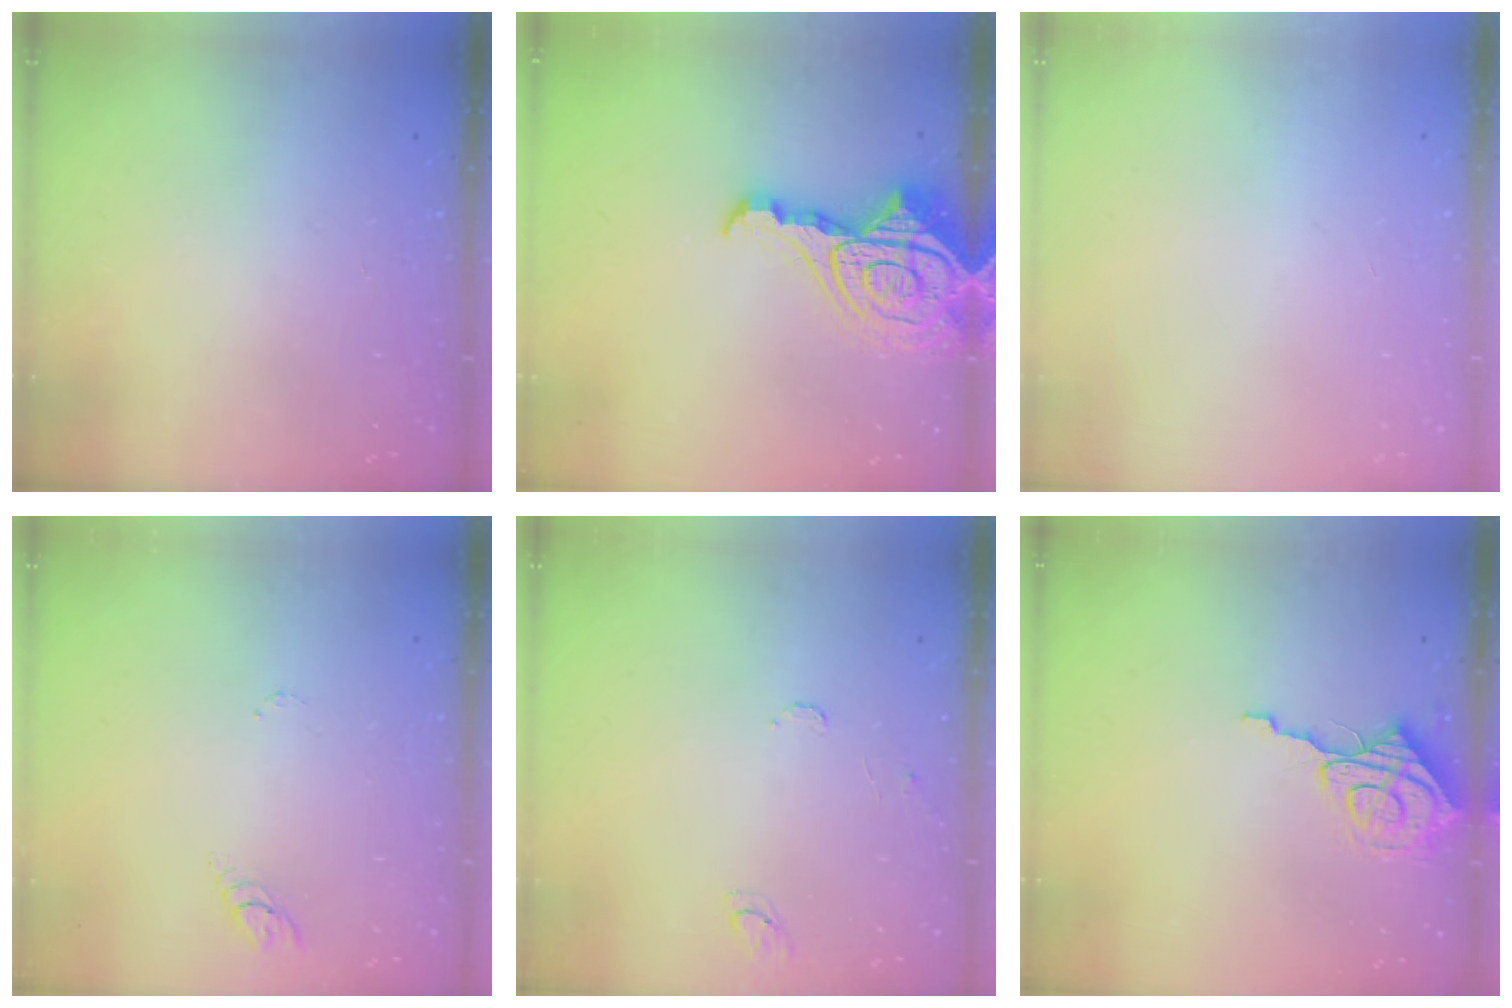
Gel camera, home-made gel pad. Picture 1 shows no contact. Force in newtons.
{"total": 17.8, "press": 17.7, "slide": 2.0}
{"total": 0.0}
{"total": 2.9, "press": 2.9, "slide": 0.4}
{"total": 7.6, "press": 7.5, "slide": 0.6}
{"total": 8.9, "press": 8.9, "slide": 1.0}